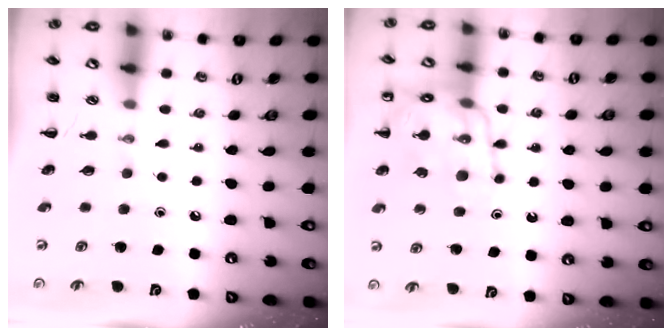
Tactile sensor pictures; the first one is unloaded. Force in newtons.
{"total": 15.5, "press": 15.3, "slide": 2.0}